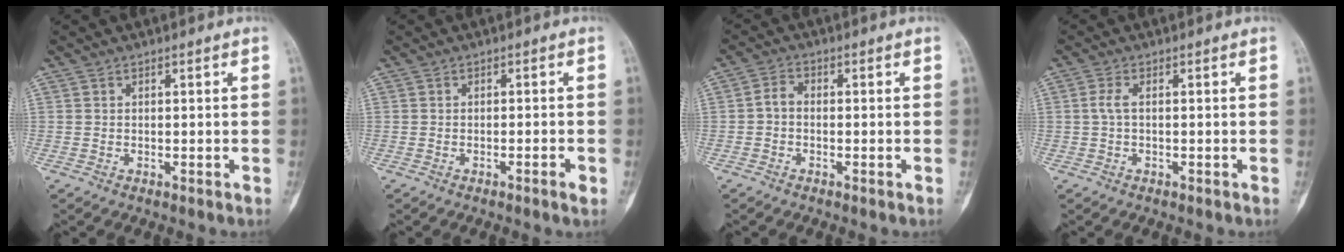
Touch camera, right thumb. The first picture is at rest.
{"total": 1.7, "force": [-0.9, 0.1, 1.4], "torque": [-0.027, 0.000, -0.014]}
{"total": 2.5, "force": [-0.6, 1.7, 1.7], "torque": [-0.028, 0.012, -0.022]}
{"total": 1.9, "force": [0.0, 0.7, 1.7], "torque": [-0.041, 0.001, 0.000]}